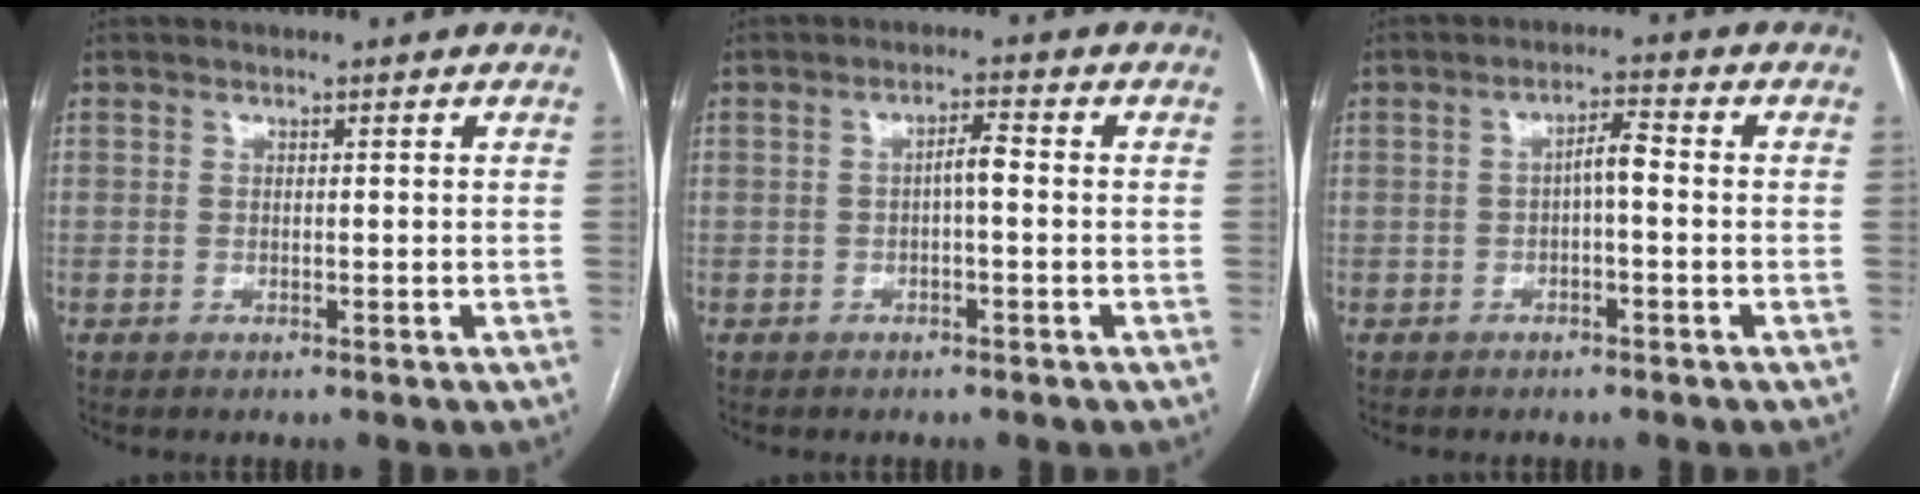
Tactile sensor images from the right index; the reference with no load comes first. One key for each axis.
{"total": 2.6, "fx": -0.3, "fy": 0.5, "fz": 2.5, "tx": -0.040, "ty": 0.006, "tz": -0.006}
{"total": 3.2, "fx": -0.4, "fy": 0.7, "fz": 3.1, "tx": -0.050, "ty": 0.012, "tz": -0.006}